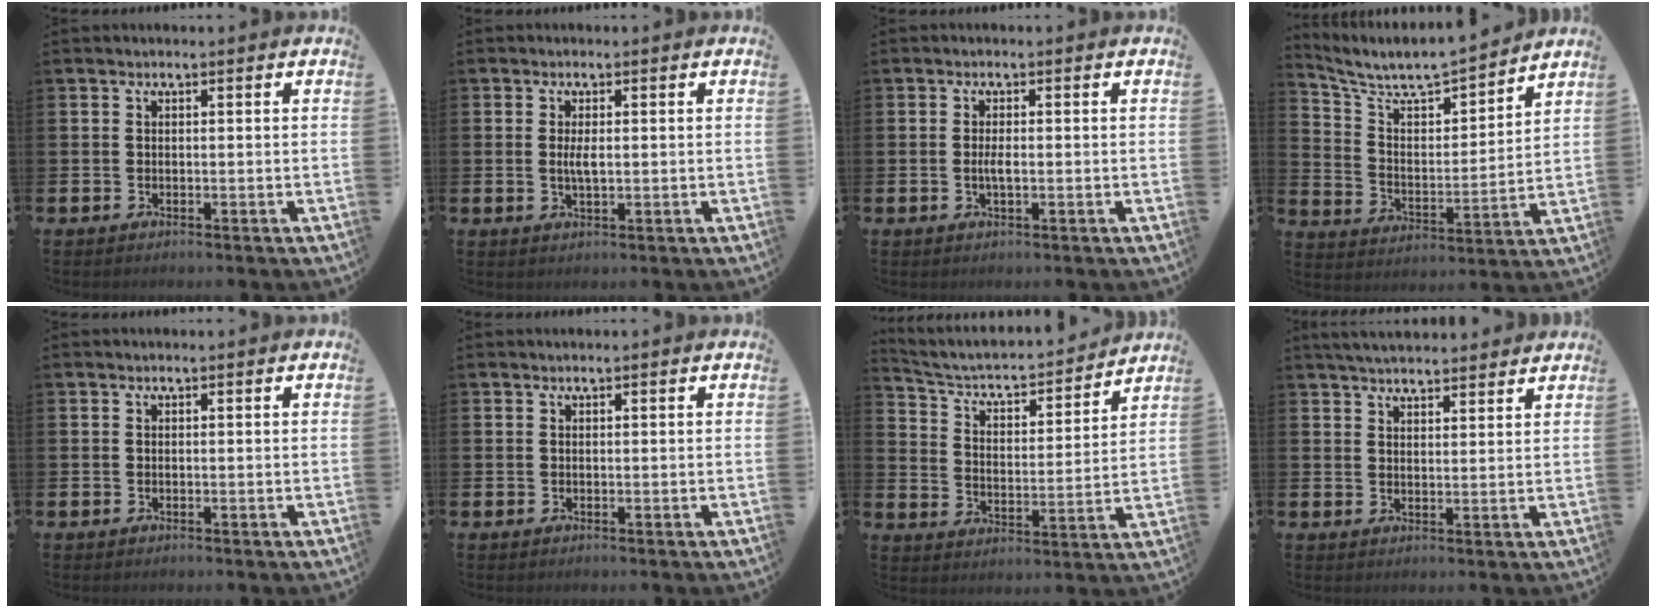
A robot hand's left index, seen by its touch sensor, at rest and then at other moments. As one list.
[{"total": 2.2, "force": [0.2, 0.8, 2.0], "torque": [-0.037, 0.001, 0.001]}, {"total": 1.8, "force": [-0.2, 0.6, 1.7], "torque": [-0.029, -0.001, -0.005]}, {"total": 7.6, "force": [7.0, 1.7, 2.5], "torque": [-0.085, -0.053, 0.118]}, {"total": 0.0}, {"total": 0.0}, {"total": 5.1, "force": [4.6, 1.7, 1.6], "torque": [-0.061, -0.038, 0.068]}, {"total": 3.9, "force": [3.9, 0.6, 0.4], "torque": [-0.013, -0.016, 0.071]}]